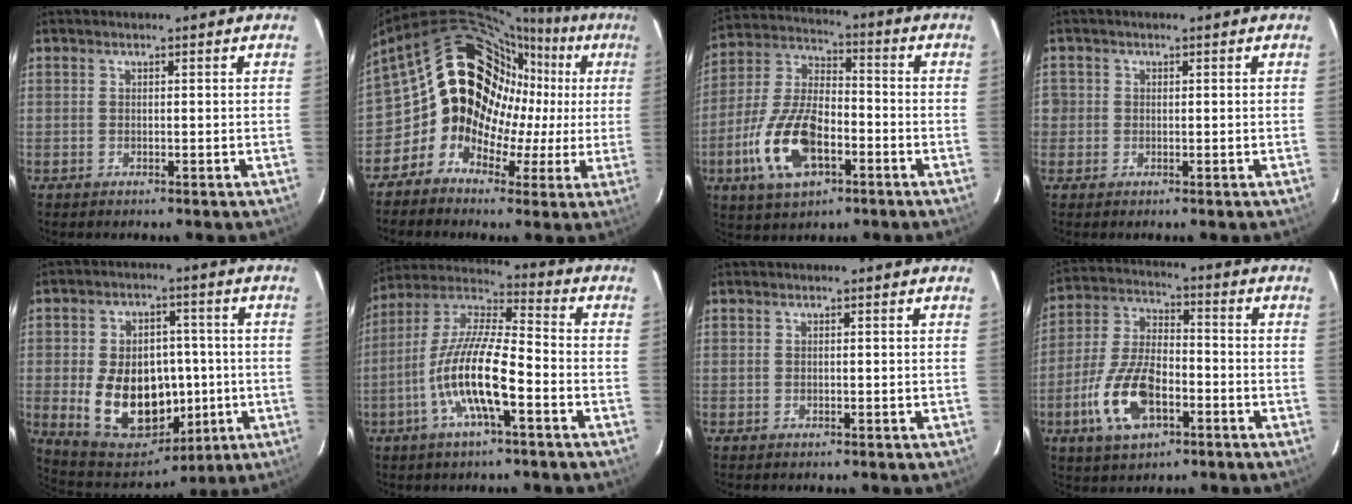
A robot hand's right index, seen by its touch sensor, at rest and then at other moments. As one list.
[{"total": 18.0, "force": [0.5, 16.0, 8.2], "torque": [-0.151, 0.061, 0.008]}, {"total": 16.0, "force": [-6.2, 7.9, 12.4], "torque": [-0.268, 0.002, -0.110]}, {"total": 2.0, "force": [-0.3, 2.0, 0.1], "torque": [0.003, 0.010, -0.005]}, {"total": 18.6, "force": [-2.9, 13.0, 13.0], "torque": [-0.268, 0.007, -0.017]}, {"total": 14.6, "force": [-5.4, 3.2, 13.1], "torque": [-0.262, -0.004, -0.108]}, {"total": 0.0}, {"total": 14.2, "force": [-5.7, 7.1, 10.9], "torque": [-0.234, 0.003, -0.102]}]